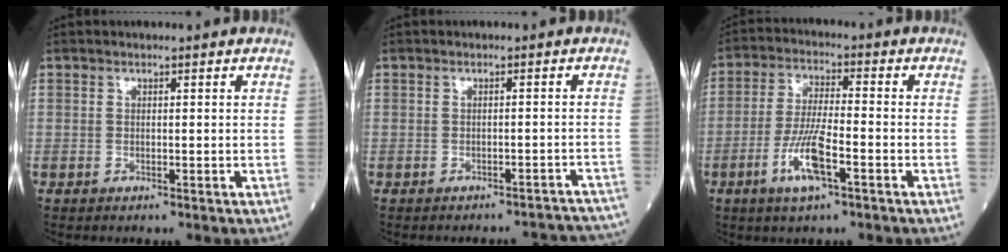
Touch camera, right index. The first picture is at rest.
{"total": 9.7, "force": [-9.5, 1.3, 1.3], "torque": [0.005, 0.010, -0.097]}
{"total": 8.2, "force": [-3.5, 1.3, 7.3], "torque": [-0.149, -0.007, -0.065]}